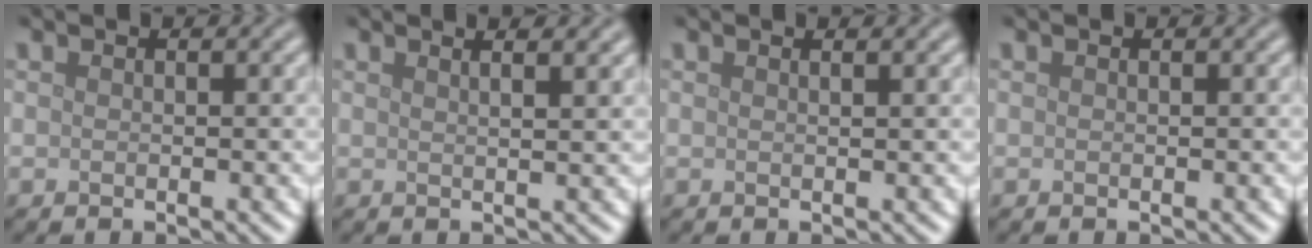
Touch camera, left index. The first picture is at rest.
{"total": 4.4, "force": [2.8, 1.9, 2.8], "torque": [-0.005, 0.033, 0.000]}
{"total": 1.4, "force": [0.8, 0.5, 0.9], "torque": [-0.007, 0.003, -0.002]}
{"total": 0.0}